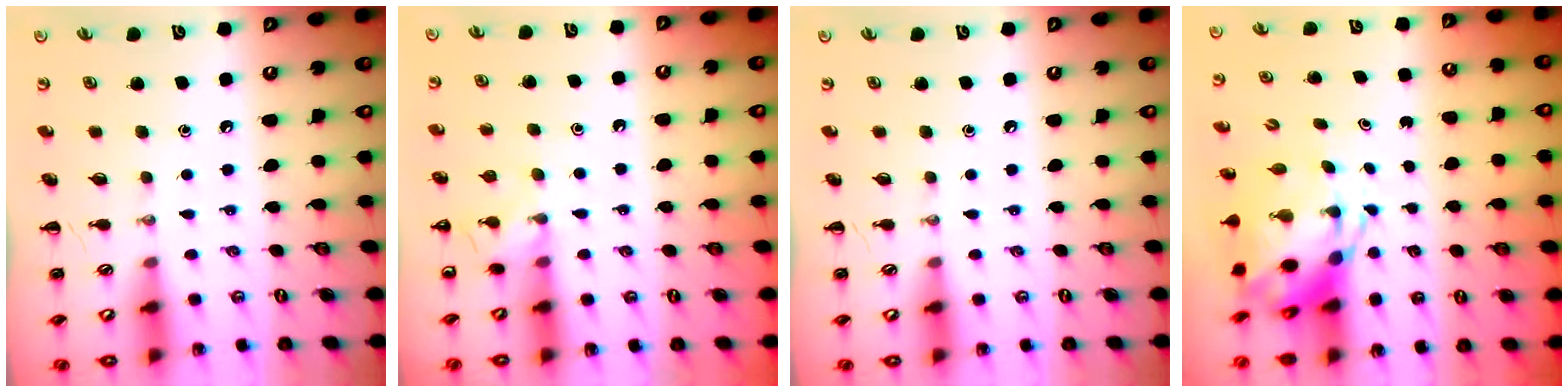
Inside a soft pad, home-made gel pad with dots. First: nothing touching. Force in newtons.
{"total": 7.4, "press": 7.0, "slide": 2.3}
{"total": 0.0}
{"total": 4.6, "press": 4.5, "slide": 1.2}